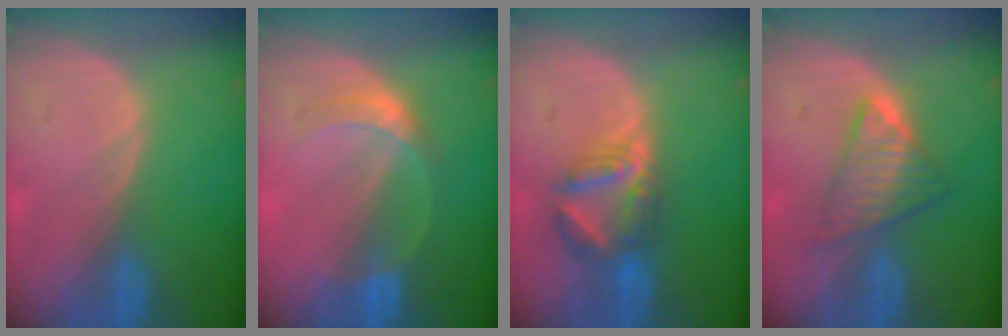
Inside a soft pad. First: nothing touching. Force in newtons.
{"total": 4.1, "press": 4.0, "slide": 0.3}
{"total": 6.0, "press": 6.0, "slide": 0.3}
{"total": 6.0, "press": 5.9, "slide": 0.6}